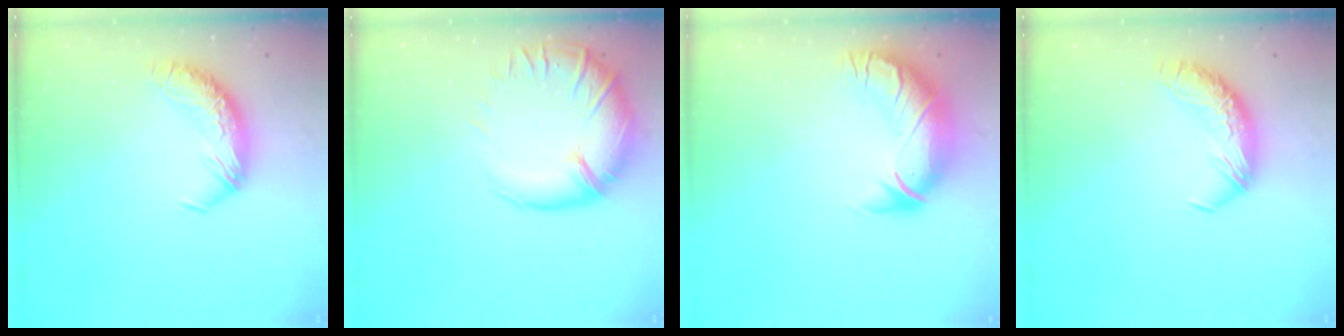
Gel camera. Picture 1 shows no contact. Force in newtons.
{"total": 4.4, "press": 2.3, "slide": 3.7}
{"total": 2.9, "press": 0.3, "slide": 2.9}
{"total": 0.0}